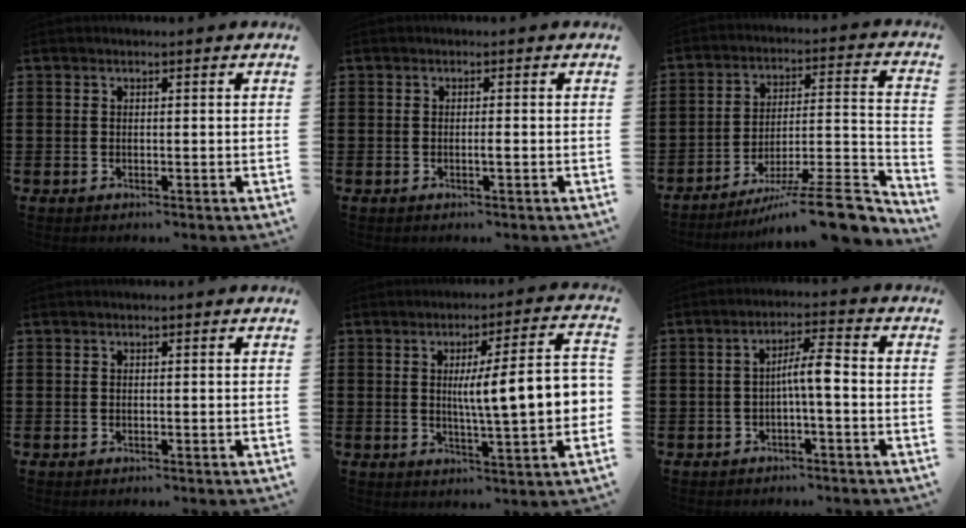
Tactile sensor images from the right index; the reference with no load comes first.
{"total": 0.9, "force": [-0.3, -0.1, 0.8], "torque": [-0.014, -0.004, -0.006]}
{"total": 12.5, "force": [-9.4, 1.8, 8.0], "torque": [-0.099, 0.026, -0.166]}
{"total": 0.0}
{"total": 10.8, "force": [0.5, 1.4, 10.7], "torque": [-0.165, -0.007, 0.000]}
{"total": 4.9, "force": [-1.0, 0.6, 4.8], "torque": [-0.089, 0.006, -0.022]}